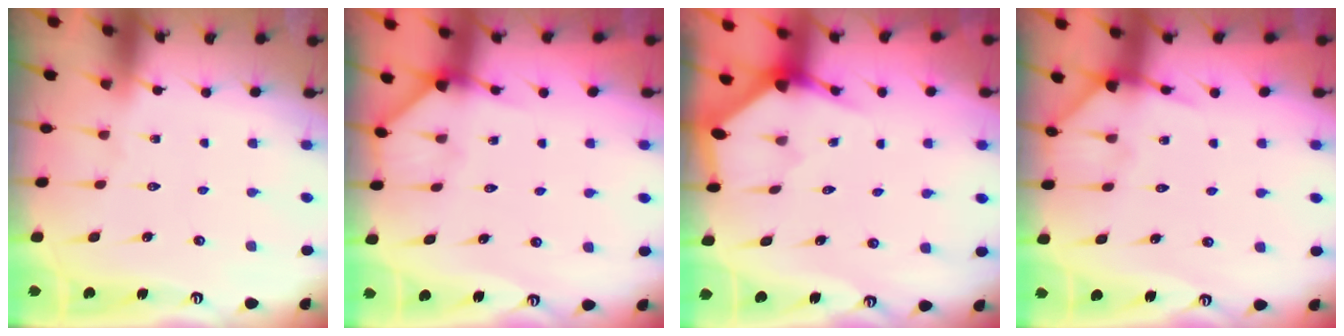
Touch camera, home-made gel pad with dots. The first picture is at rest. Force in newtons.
{"total": 3.5, "press": 3.5, "slide": 0.4}
{"total": 3.2, "press": 3.2, "slide": 0.3}
{"total": 7.1, "press": 7.0, "slide": 0.5}